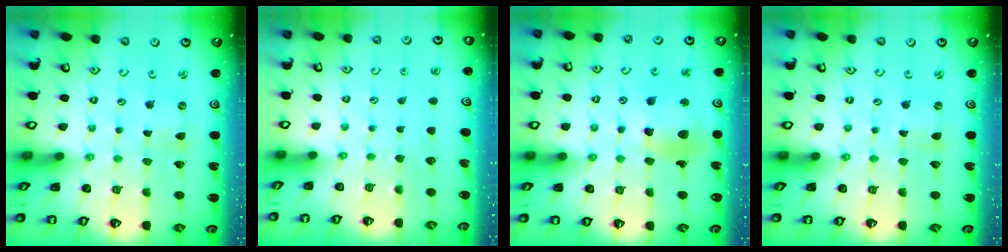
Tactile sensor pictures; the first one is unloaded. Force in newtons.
{"total": 0.0}
{"total": 12.5, "press": 12.3, "slide": 1.7}
{"total": 0.0}